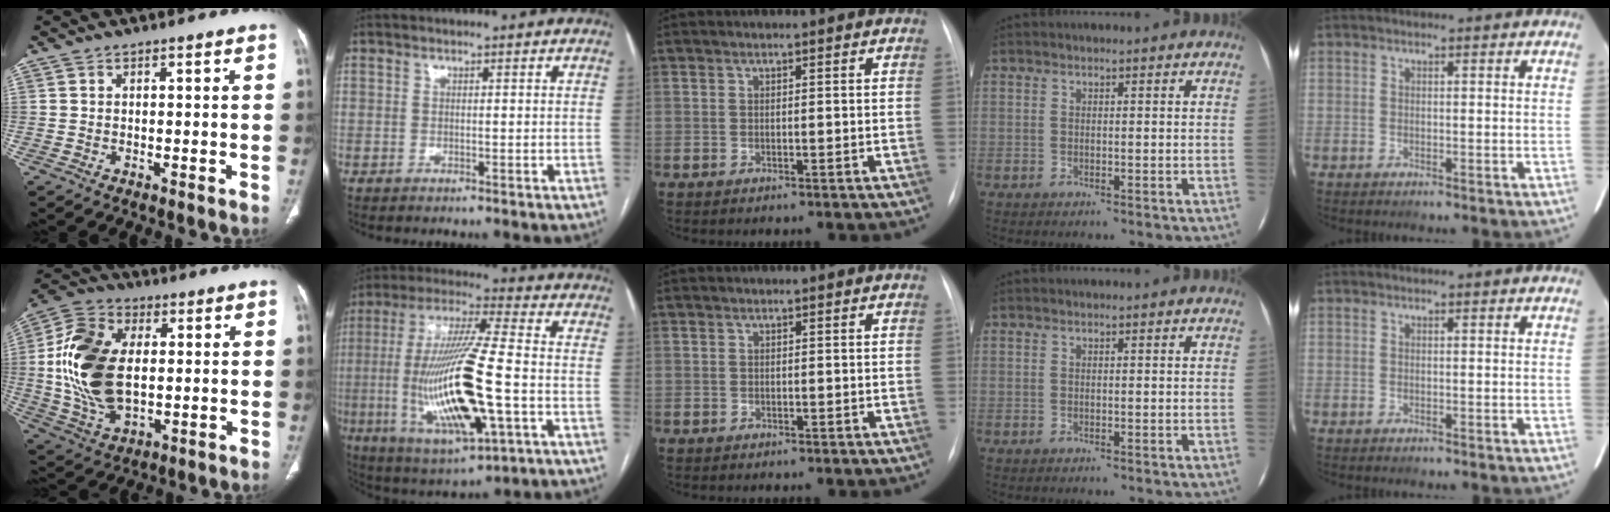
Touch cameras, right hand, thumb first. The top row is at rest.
{"thumb": {"total": 18.4, "force": [1.1, 11.1, 14.6], "torque": [-0.291, 0.000, 0.026]}, "index": {"total": 21.1, "force": [-4.1, 3.4, 20.4], "torque": [-0.427, -0.020, -0.065]}, "middle": {"total": 0.5, "force": [-0.3, 0.4, 0.0], "torque": [-0.006, 0.005, -0.007]}}